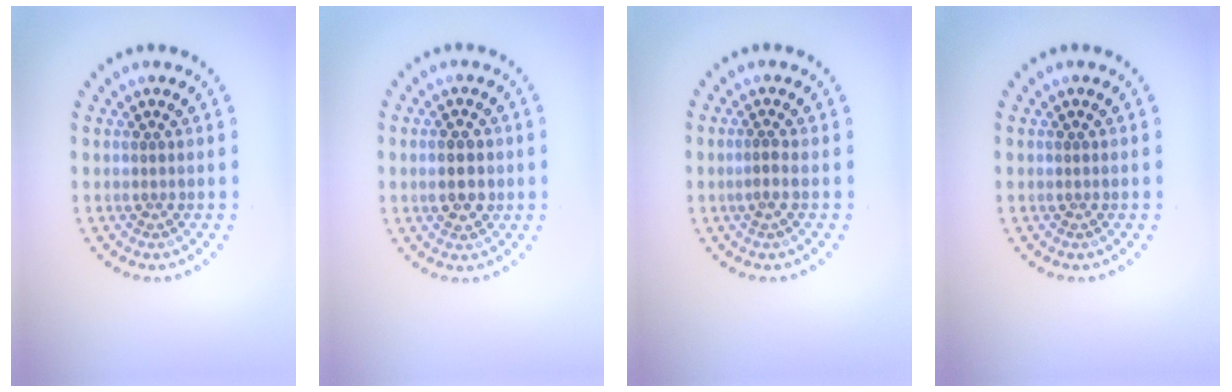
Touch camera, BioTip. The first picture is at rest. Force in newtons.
{"total": 3.3, "press": 3.3, "slide": 0.2}
{"total": 1.0, "press": 0.6, "slide": 0.8}
{"total": 0.0}